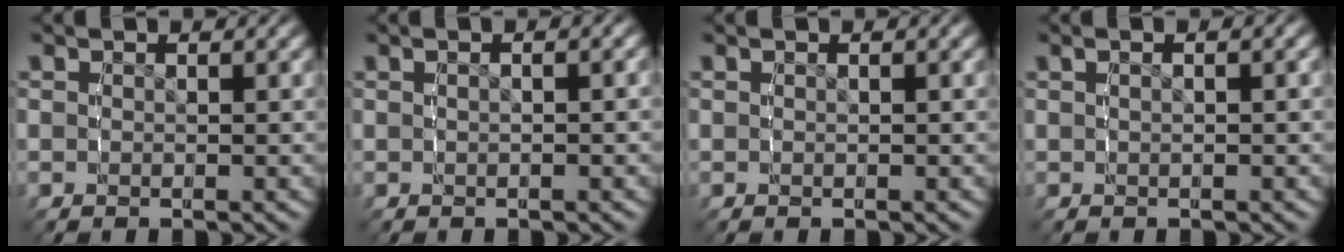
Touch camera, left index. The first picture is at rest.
{"total": 1.2, "force": [0.0, 0.0, 1.2], "torque": [-0.017, 0.004, 0.001]}
{"total": 0.0}
{"total": 1.1, "force": [0.2, 0.1, 1.1], "torque": [-0.013, 0.006, 0.005]}